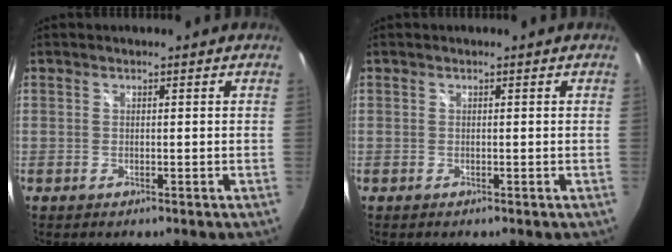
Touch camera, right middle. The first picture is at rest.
{"total": 0.0}